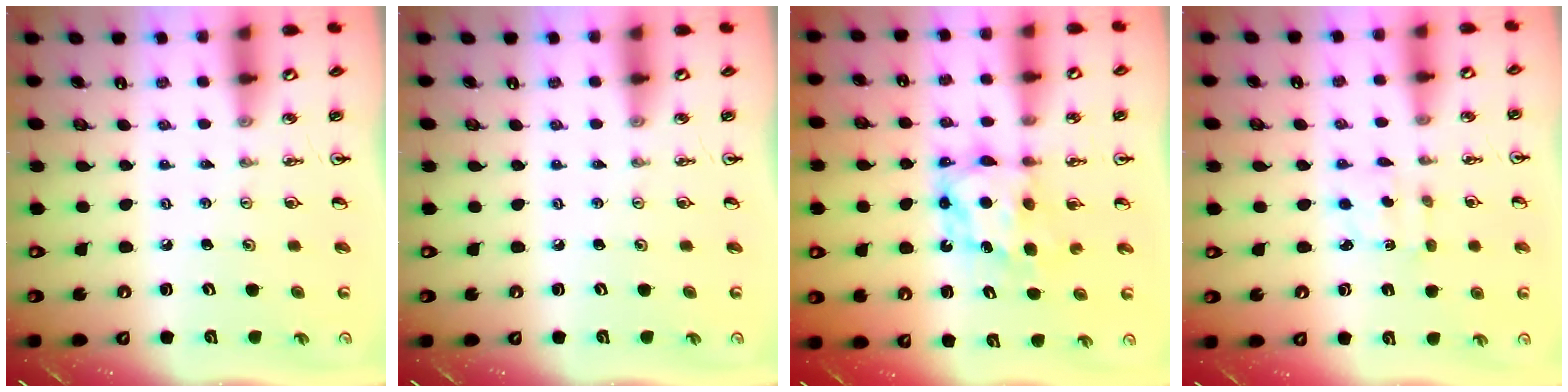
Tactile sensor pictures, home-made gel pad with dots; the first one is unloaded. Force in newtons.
{"total": 0.0}
{"total": 6.1, "press": 6.1, "slide": 0.3}
{"total": 2.4, "press": 2.3, "slide": 0.6}